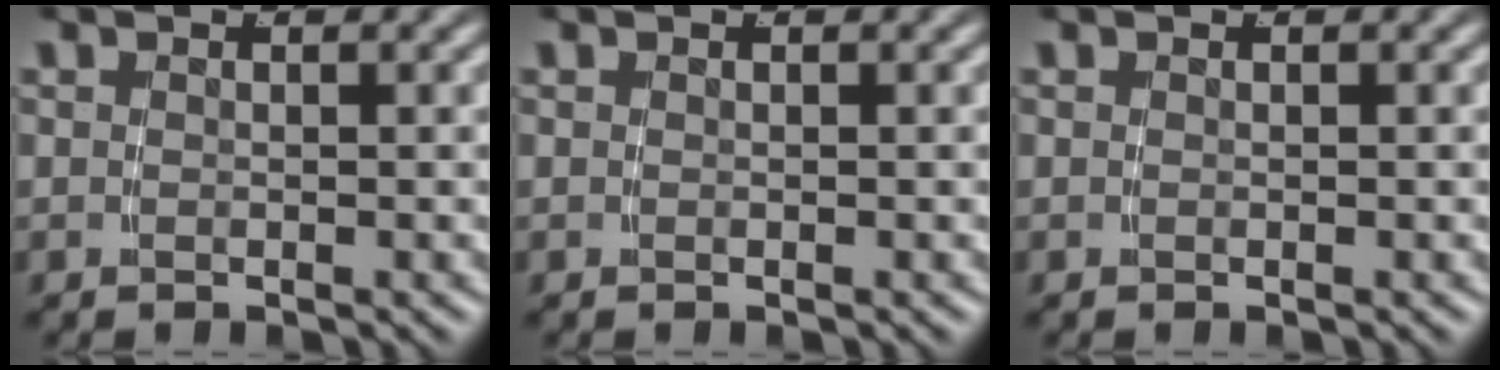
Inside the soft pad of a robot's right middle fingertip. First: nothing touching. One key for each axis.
{"total": 0.0}
{"total": 0.0}